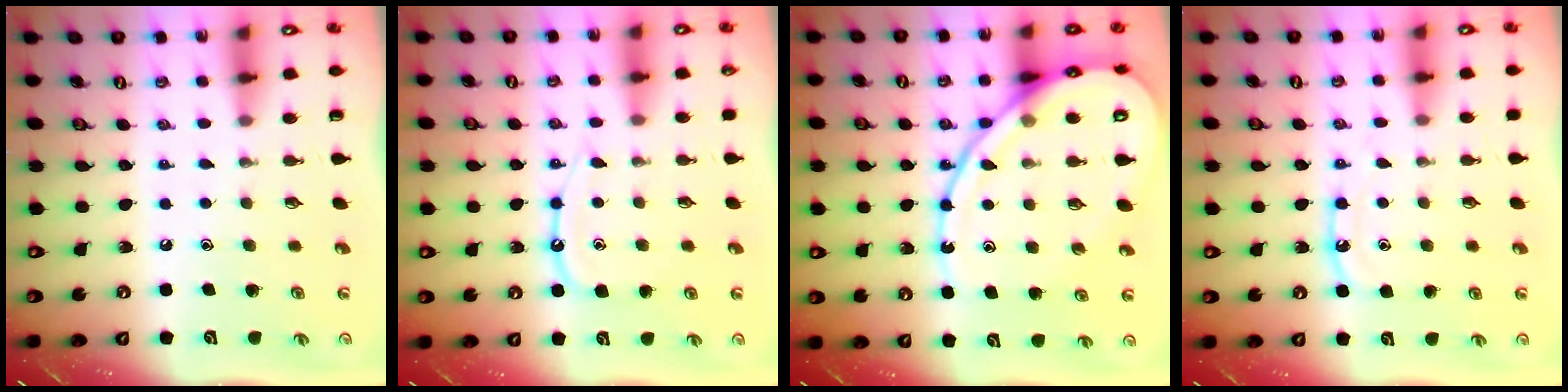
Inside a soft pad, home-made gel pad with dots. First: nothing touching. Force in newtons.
{"total": 10.8, "press": 10.7, "slide": 1.1}
{"total": 17.7, "press": 17.6, "slide": 1.8}
{"total": 8.1, "press": 8.1, "slide": 0.7}